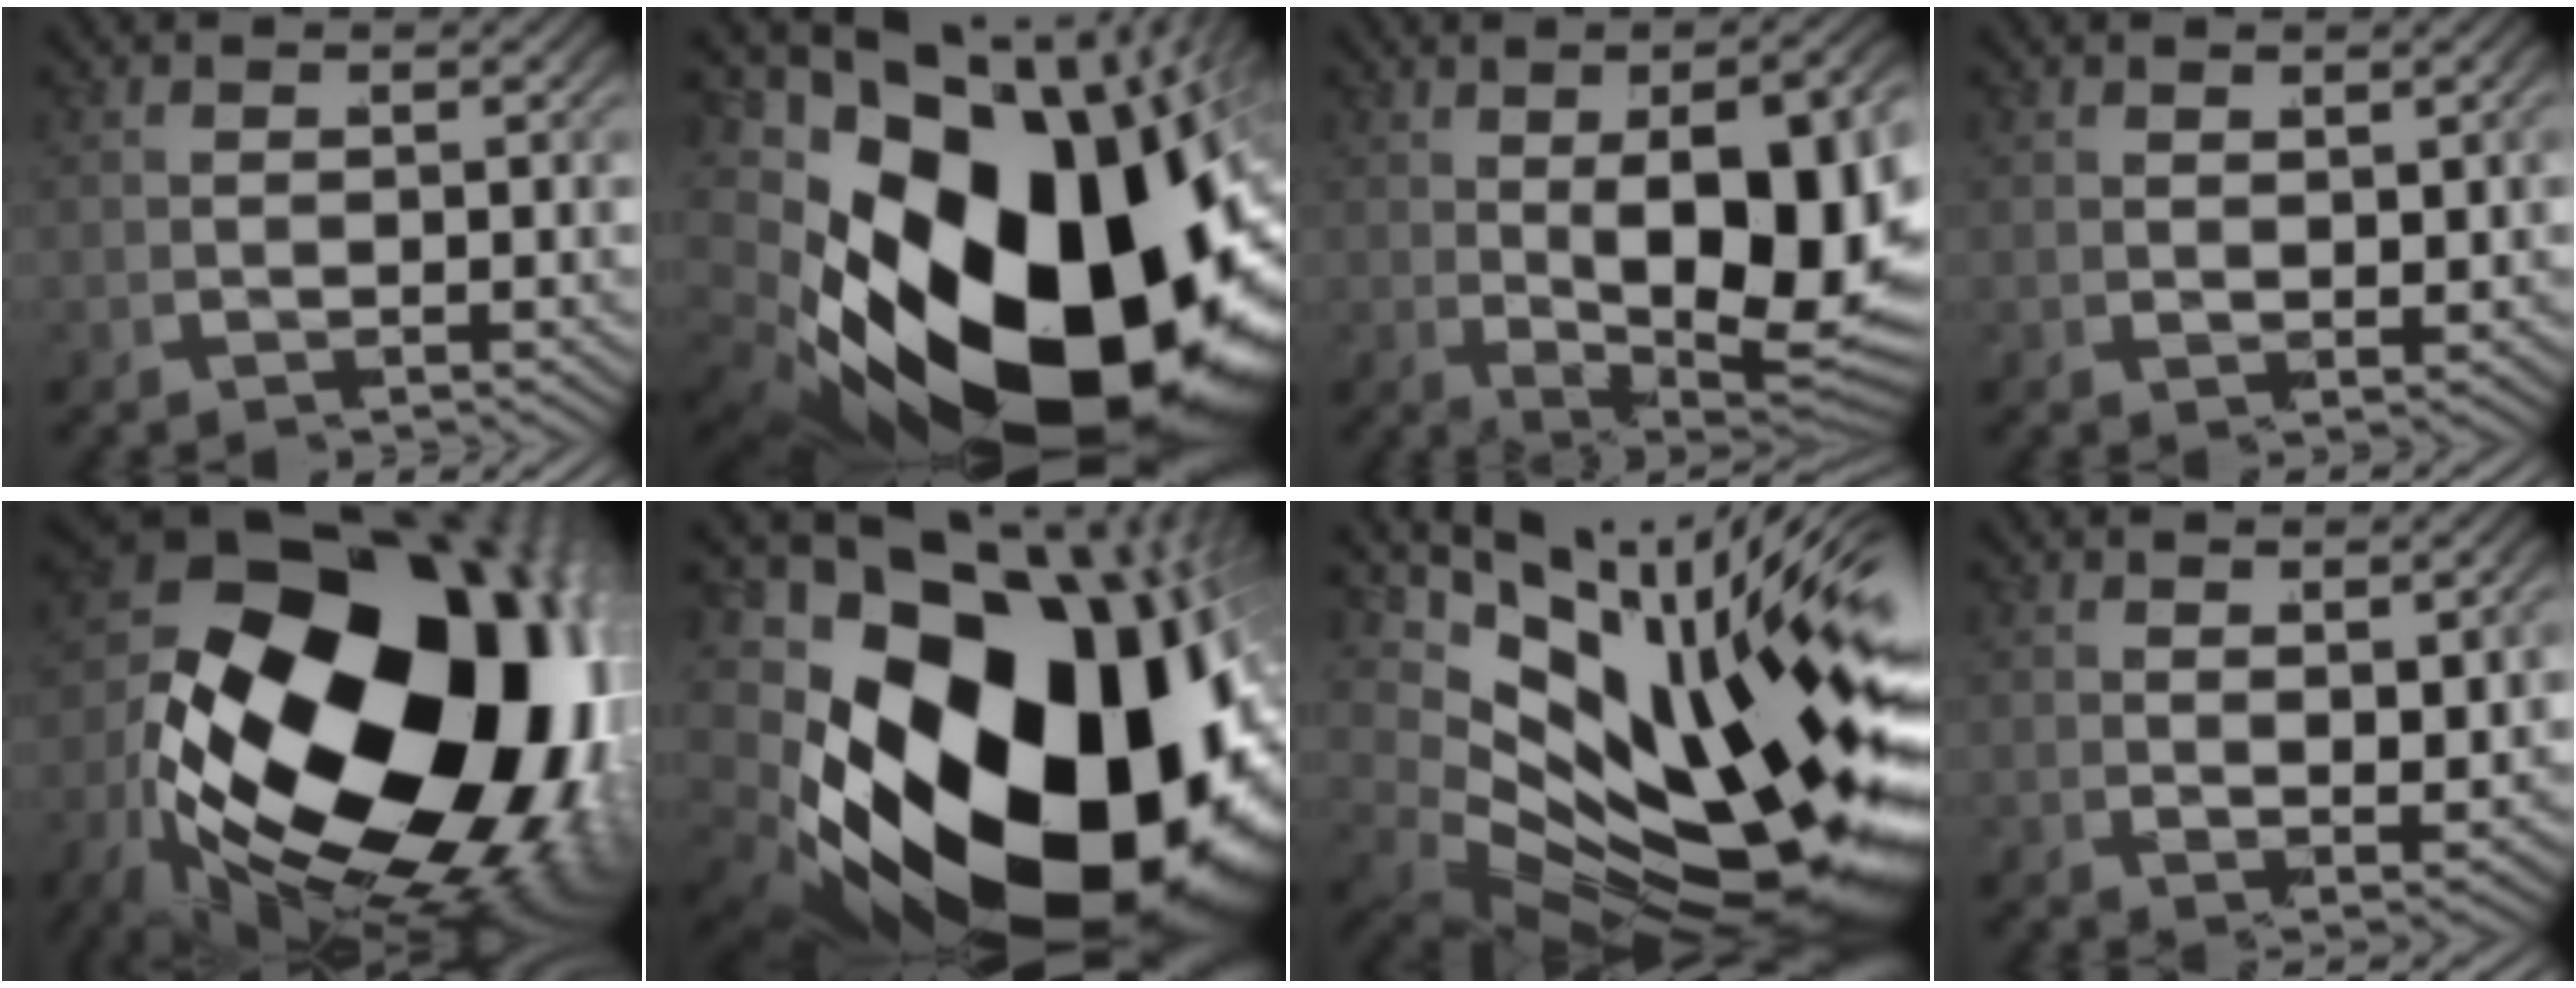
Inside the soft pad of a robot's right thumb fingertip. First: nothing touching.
{"total": 28.8, "force": [-3.3, 17.5, 22.6], "torque": [-0.379, -0.068, -0.010]}
{"total": 14.9, "force": [-0.1, 7.7, 12.8], "torque": [-0.185, -0.029, 0.029]}
{"total": 1.0, "force": [1.0, 0.0, 0.1], "torque": [0.010, 0.003, 0.024]}
{"total": 37.5, "force": [-2.4, 23.9, 28.8], "torque": [-0.454, -0.057, -0.007]}
{"total": 31.9, "force": [-3.7, 20.3, 24.3], "torque": [-0.433, -0.084, -0.010]}
{"total": 21.0, "force": [-1.1, 11.6, 17.5], "torque": [-0.286, -0.060, 0.027]}
{"total": 1.7, "force": [1.4, 0.1, 0.9], "torque": [-0.004, 0.000, 0.032]}